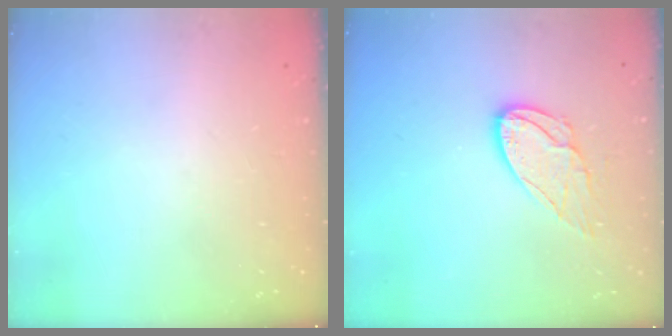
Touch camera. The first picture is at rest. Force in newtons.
{"total": 9.8, "press": 9.8, "slide": 0.4}